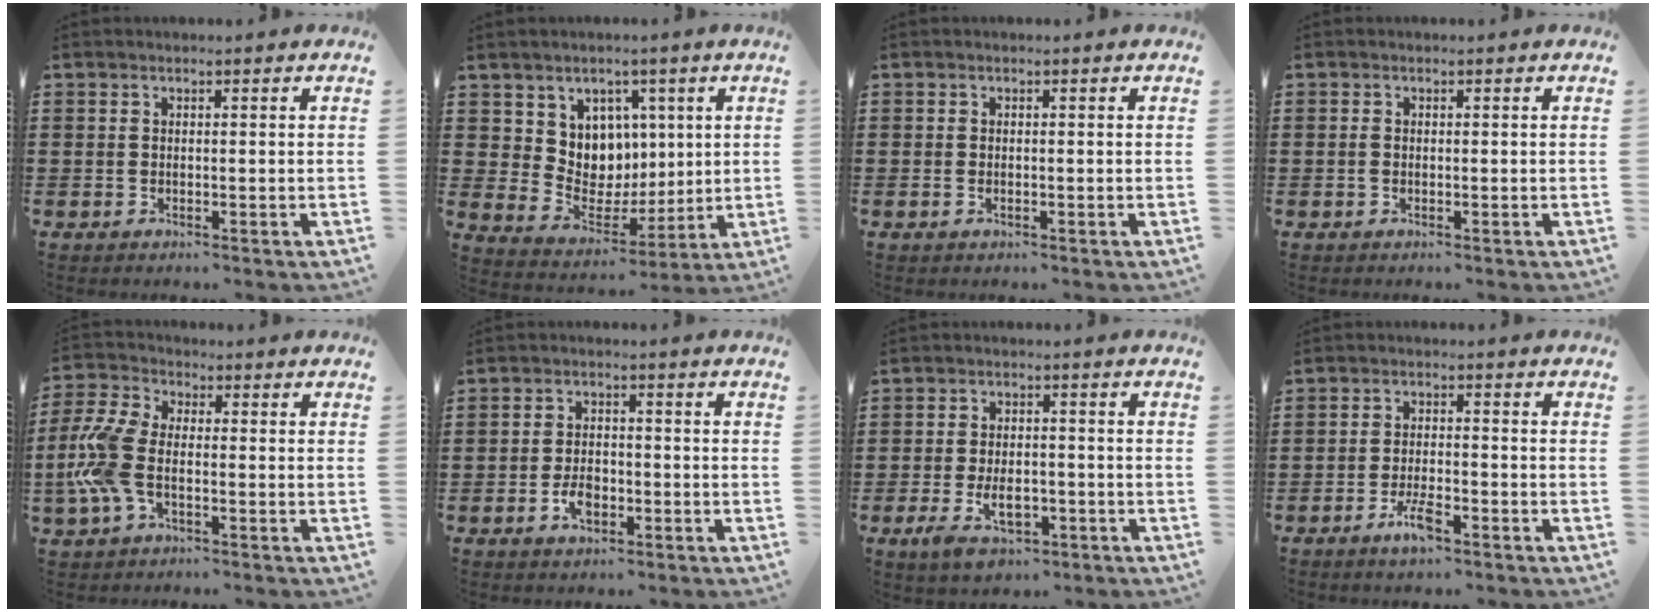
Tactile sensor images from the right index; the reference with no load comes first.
{"total": 7.8, "force": [3.6, 6.9, 0.8], "torque": [-0.049, -0.035, 0.072]}
{"total": 0.5, "force": [-0.2, 0.3, 0.4], "torque": [-0.009, -0.001, -0.004]}
{"total": 0.7, "force": [-0.2, 0.4, 0.6], "torque": [-0.020, -0.002, -0.006]}
{"total": 8.5, "force": [-1.8, 4.5, 7.0], "torque": [-0.183, -0.006, -0.040]}
{"total": 3.6, "force": [-1.5, 2.0, 2.6], "torque": [-0.060, 0.000, -0.031]}
{"total": 6.1, "force": [-2.6, 3.3, 4.4], "torque": [-0.083, -0.001, -0.052]}
{"total": 4.7, "force": [-2.8, 1.3, 3.5], "torque": [-0.075, -0.001, -0.055]}